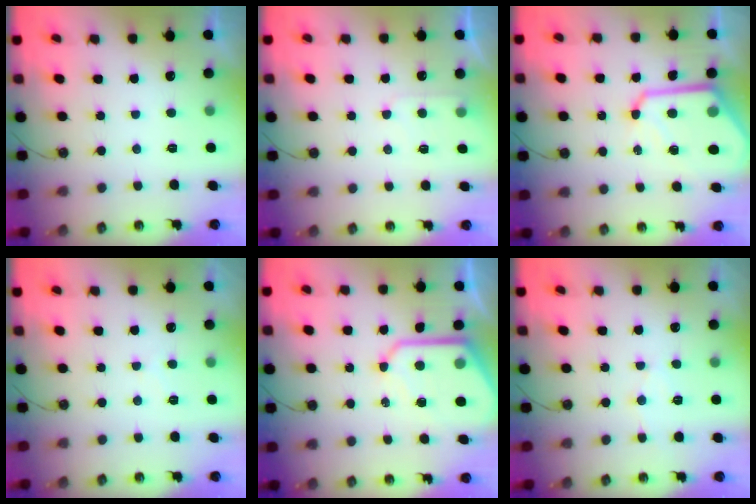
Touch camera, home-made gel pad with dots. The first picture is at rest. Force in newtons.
{"total": 5.2, "press": 5.1, "slide": 0.7}
{"total": 13.9, "press": 13.9, "slide": 1.4}
{"total": 4.0, "press": 4.0, "slide": 0.6}
{"total": 13.4, "press": 13.4, "slide": 1.3}
{"total": 6.0, "press": 6.0, "slide": 0.3}